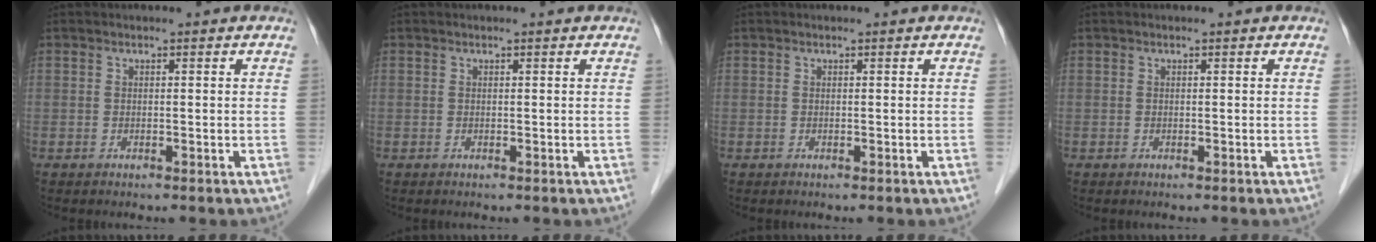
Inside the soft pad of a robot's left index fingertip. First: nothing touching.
{"total": 0.0}
{"total": 0.0}
{"total": 0.0}